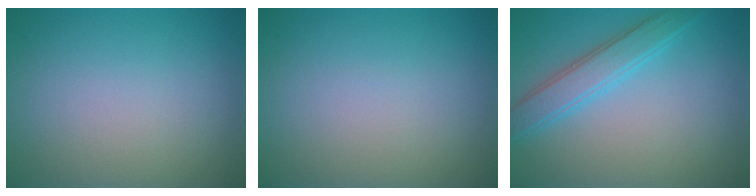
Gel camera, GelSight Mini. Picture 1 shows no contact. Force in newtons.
{"total": 0.0}
{"total": 3.3, "press": 3.3, "slide": 0.2}